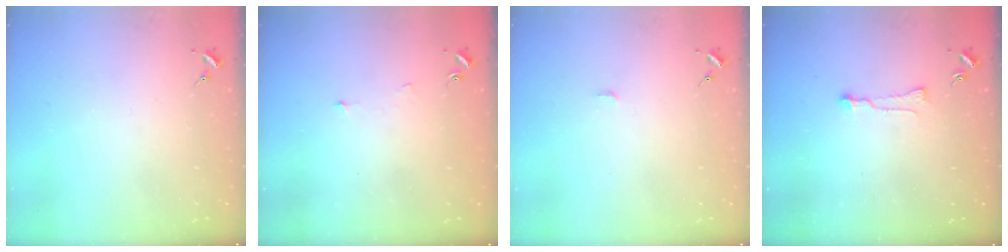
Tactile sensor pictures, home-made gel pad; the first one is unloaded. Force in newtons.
{"total": 3.7, "press": 3.7, "slide": 0.2}
{"total": 2.8, "press": 2.8, "slide": 0.2}
{"total": 4.6, "press": 4.6, "slide": 0.4}